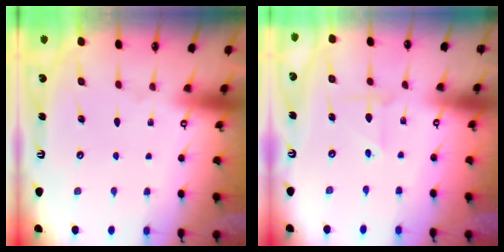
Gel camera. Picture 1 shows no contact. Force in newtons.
{"total": 3.1, "press": 3.0, "slide": 0.9}